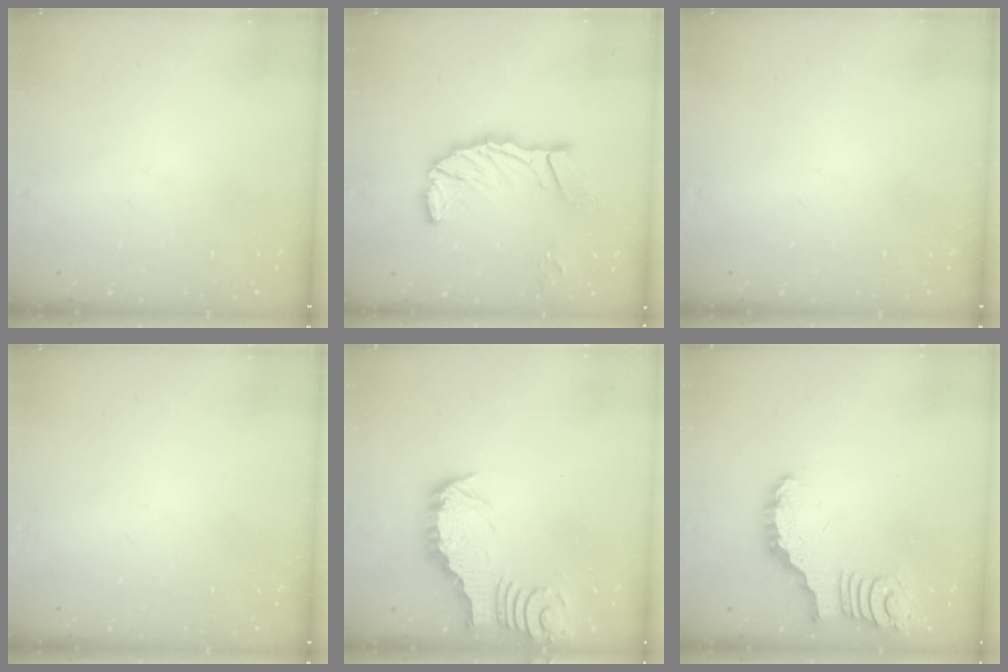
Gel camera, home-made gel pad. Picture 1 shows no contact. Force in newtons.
{"total": 14.4, "press": 14.3, "slide": 1.9}
{"total": 0.0}
{"total": 0.0}
{"total": 2.9, "press": 2.8, "slide": 0.3}
{"total": 3.3, "press": 3.3, "slide": 0.4}